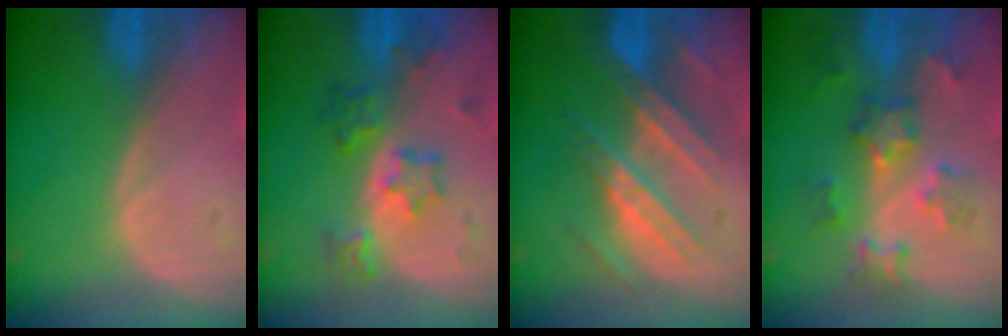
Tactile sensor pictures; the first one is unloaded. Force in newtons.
{"total": 6.1, "press": 5.9, "slide": 1.2}
{"total": 8.1, "press": 8.0, "slide": 1.3}
{"total": 6.5, "press": 6.4, "slide": 1.3}